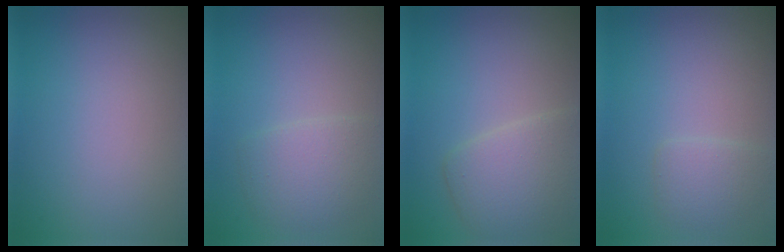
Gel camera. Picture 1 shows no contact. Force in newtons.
{"total": 2.9, "press": 2.9, "slide": 0.1}
{"total": 4.0, "press": 3.9, "slide": 0.3}
{"total": 1.7, "press": 1.7, "slide": 0.1}